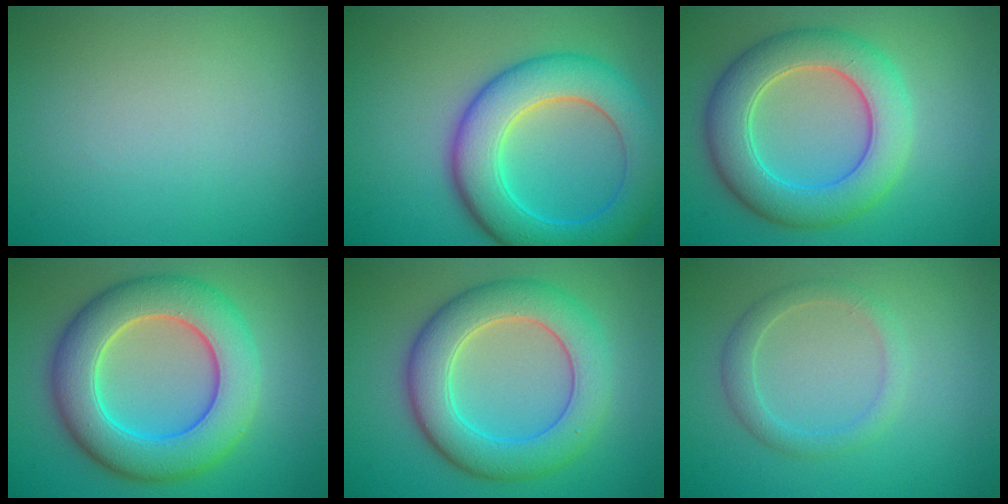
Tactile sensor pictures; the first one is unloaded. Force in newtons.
{"total": 8.7, "press": 8.7, "slide": 0.4}
{"total": 7.6, "press": 7.6, "slide": 0.6}
{"total": 9.7, "press": 9.7, "slide": 0.1}
{"total": 7.9, "press": 7.8, "slide": 0.3}
{"total": 2.3, "press": 2.3, "slide": 0.0}